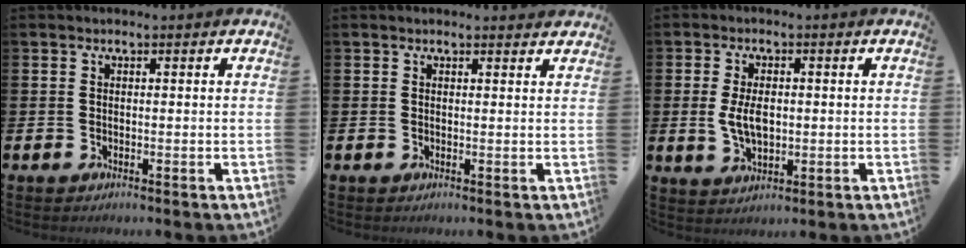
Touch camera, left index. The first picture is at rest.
{"total": 0.8, "force": [0.8, 0.1, 0.2], "torque": [0.011, -0.004, 0.012]}
{"total": 4.8, "force": [0.3, 2.7, 4.0], "torque": [-0.070, 0.000, -0.001]}